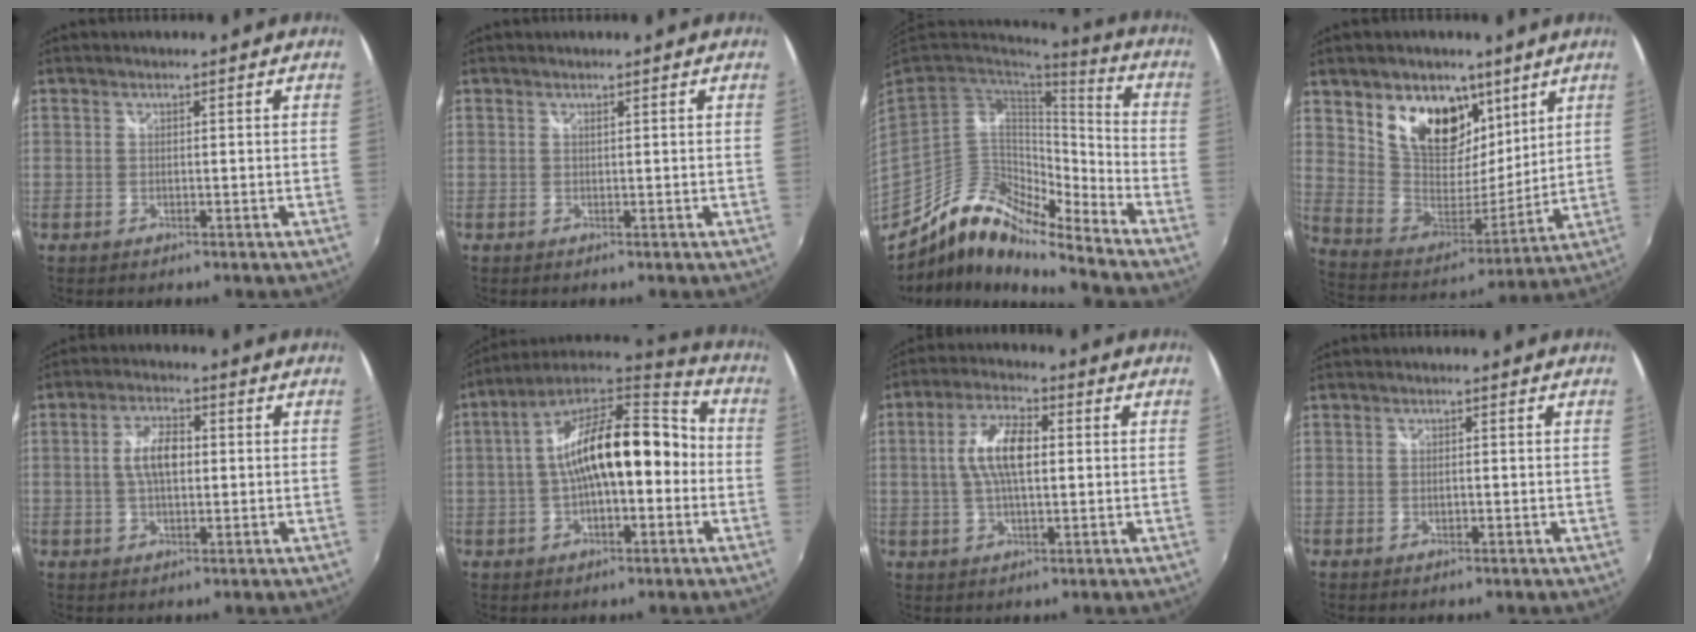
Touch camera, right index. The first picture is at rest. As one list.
[{"total": 0.0}, {"total": 11.6, "force": [-9.6, 3.0, 5.9], "torque": [-0.105, 0.009, -0.193]}, {"total": 17.9, "force": [9.8, 11.5, 9.6], "torque": [-0.191, 0.003, 0.185]}, {"total": 6.0, "force": [0.3, 2.8, 5.3], "torque": [-0.099, 0.010, 0.006]}, {"total": 18.6, "force": [-1.2, 7.7, 16.9], "torque": [-0.294, 0.027, -0.027]}, {"total": 8.7, "force": [0.8, 3.4, 7.9], "torque": [-0.155, 0.013, 0.014]}, {"total": 0.8, "force": [-0.2, 0.5, 0.7], "torque": [-0.012, -0.002, -0.003]}]